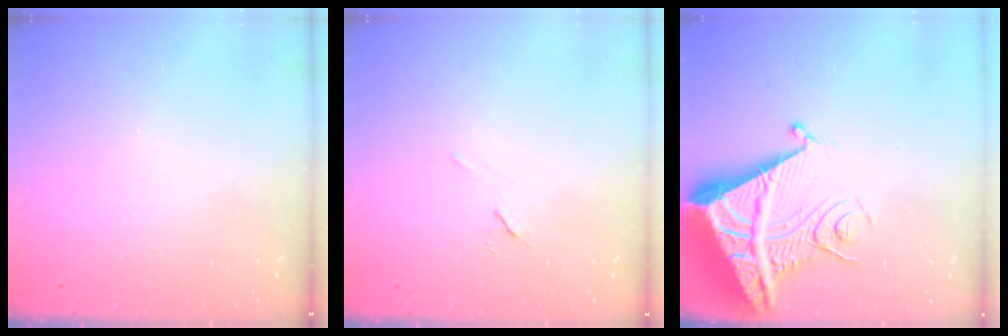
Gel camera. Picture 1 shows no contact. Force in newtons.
{"total": 6.0, "press": 5.3, "slide": 2.8}
{"total": 13.1, "press": 13.0, "slide": 1.6}